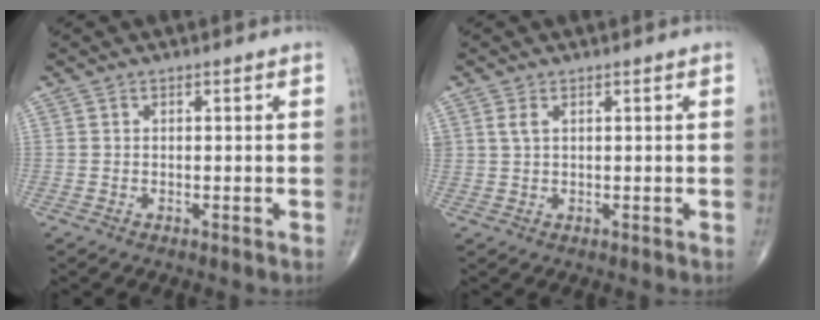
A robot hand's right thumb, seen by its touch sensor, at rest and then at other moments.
{"total": 1.6, "force": [0.7, 0.8, 1.2], "torque": [-0.026, 0.005, 0.018]}